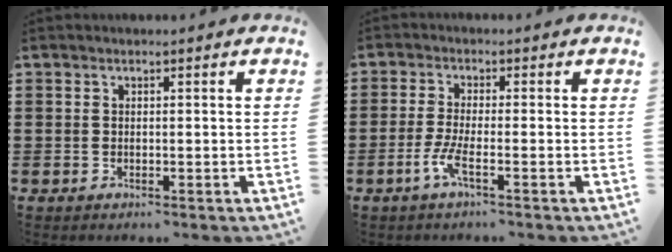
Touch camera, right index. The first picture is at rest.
{"total": 4.1, "force": [-1.9, 0.4, 3.6], "torque": [-0.088, -0.014, -0.044]}